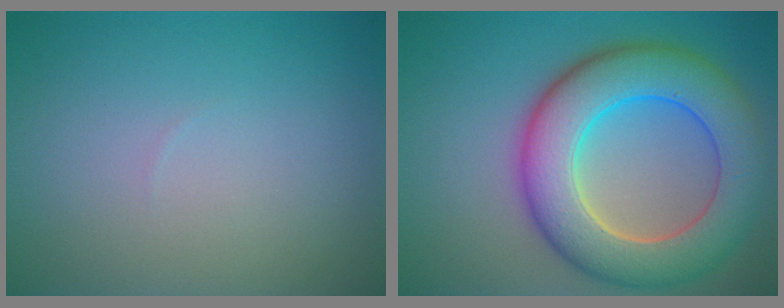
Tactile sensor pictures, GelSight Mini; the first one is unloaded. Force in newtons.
{"total": 10.2, "press": 10.2, "slide": 0.6}